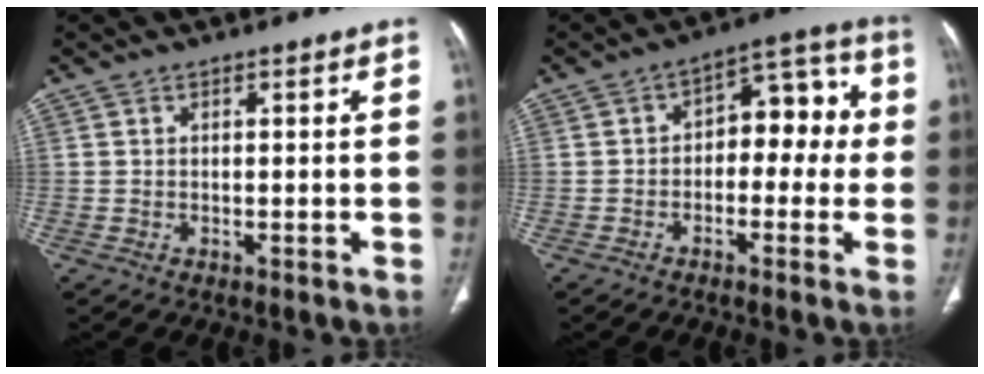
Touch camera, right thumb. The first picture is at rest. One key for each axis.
{"total": 10.5, "fx": -0.2, "fy": 6.5, "fz": 8.3, "tx": -0.062, "ty": 0.047, "tz": -0.016}